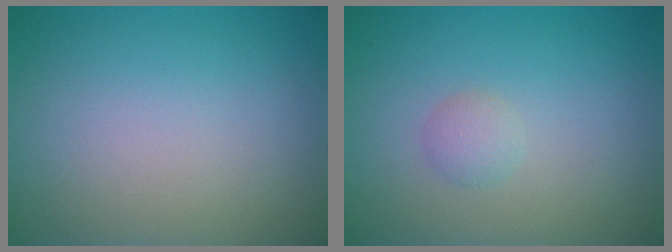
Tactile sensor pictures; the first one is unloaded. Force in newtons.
{"total": 1.1, "press": 1.1, "slide": 0.0}